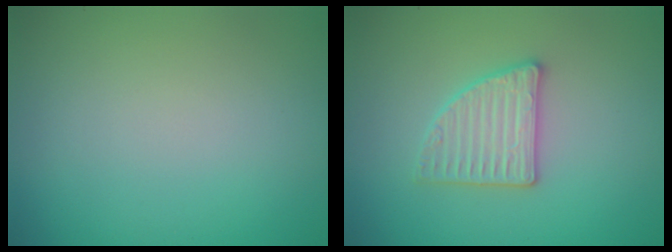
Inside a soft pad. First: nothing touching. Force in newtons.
{"total": 2.8, "press": 2.8, "slide": 0.4}